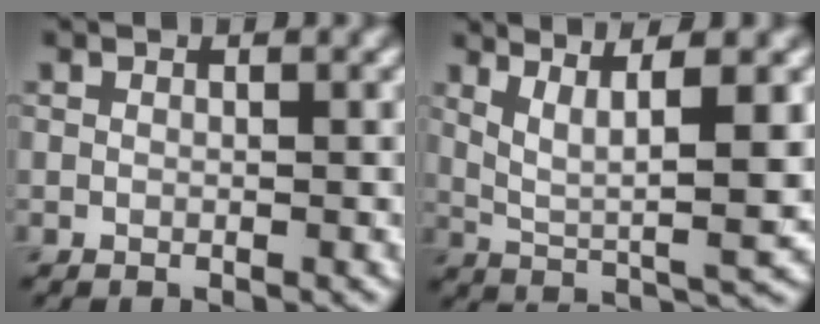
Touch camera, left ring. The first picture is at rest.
{"total": 5.8, "force": [2.1, 1.2, 5.2], "torque": [-0.093, -0.007, 0.045]}